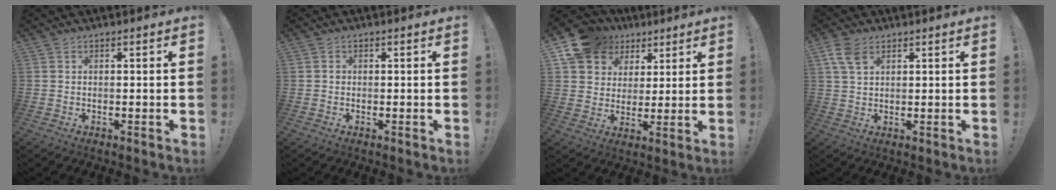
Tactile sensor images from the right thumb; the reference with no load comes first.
{"total": 0.7, "force": [-0.3, 0.6, 0.1], "torque": [-0.009, 0.005, -0.004]}
{"total": 12.8, "force": [7.3, 9.8, 3.9], "torque": [-0.072, -0.044, 0.145]}
{"total": 5.9, "force": [3.1, 3.2, 3.8], "torque": [-0.078, -0.003, 0.062]}